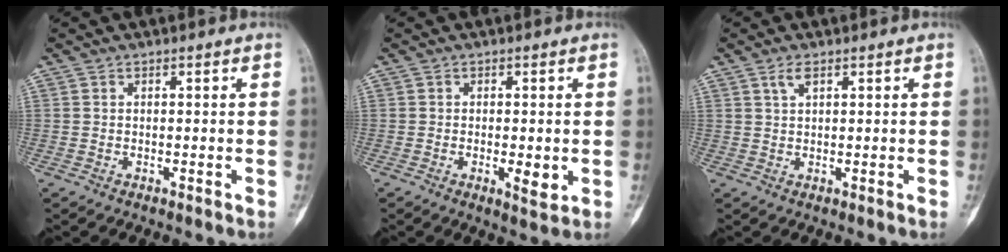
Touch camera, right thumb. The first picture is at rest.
{"total": 3.9, "force": [-0.7, 1.4, 3.6], "torque": [-0.052, -0.008, -0.008]}
{"total": 2.1, "force": [1.2, 0.8, 1.5], "torque": [-0.034, 0.002, 0.028]}